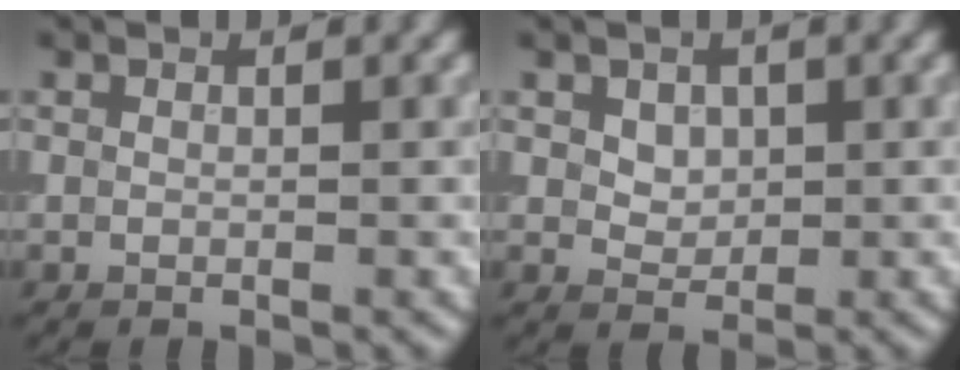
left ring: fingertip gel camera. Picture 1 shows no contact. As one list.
[{"total": 1.9, "force": [0.7, 1.5, 1.0], "torque": [-0.018, -0.005, 0.021]}]